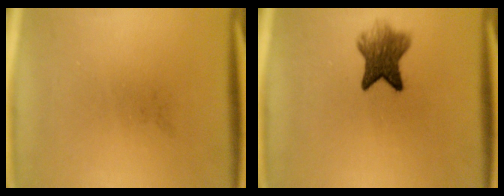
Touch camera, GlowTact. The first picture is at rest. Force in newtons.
{"total": 6.4}